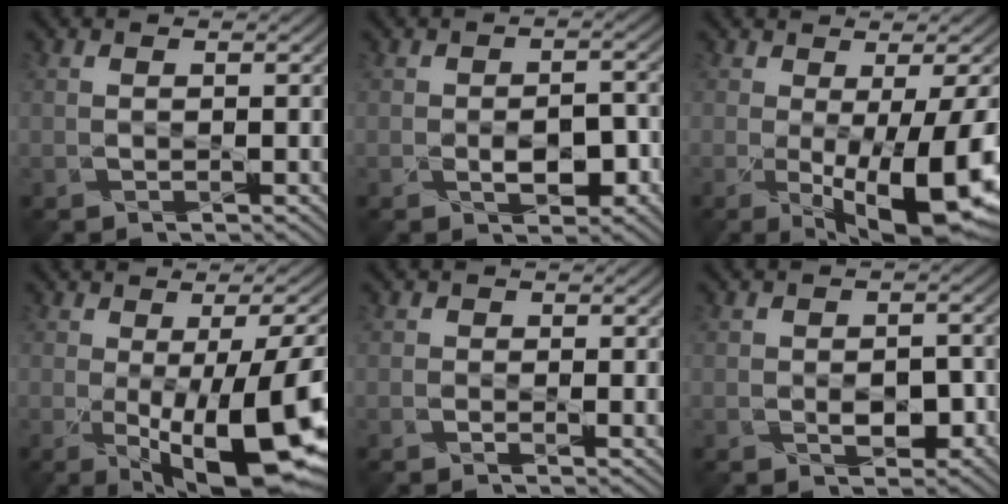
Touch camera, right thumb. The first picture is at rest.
{"total": 4.2, "force": [-1.9, 2.6, 2.7], "torque": [-0.030, -0.003, -0.033]}
{"total": 13.4, "force": [-3.8, 4.2, 12.1], "torque": [-0.197, -0.043, -0.037]}
{"total": 15.5, "force": [-3.6, 5.2, 14.2], "torque": [-0.204, -0.038, -0.035]}
{"total": 1.3, "force": [-0.6, 0.8, 0.8], "torque": [-0.009, -0.013, -0.012]}
{"total": 3.6, "force": [-1.6, 2.5, 2.1], "torque": [-0.021, -0.007, -0.027]}